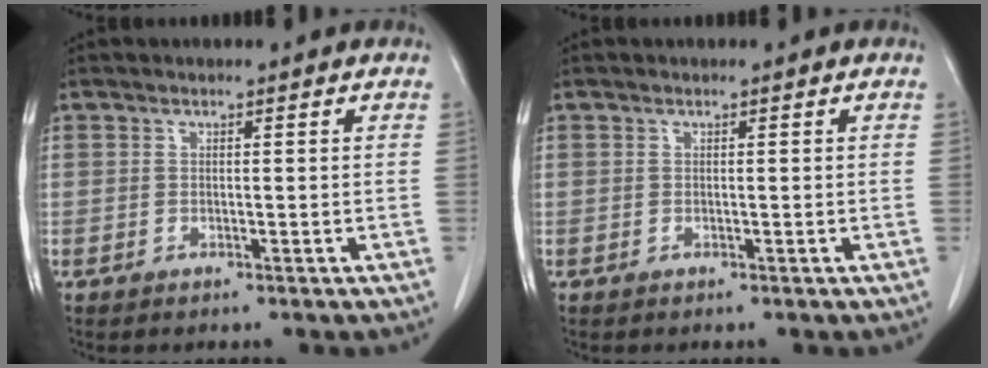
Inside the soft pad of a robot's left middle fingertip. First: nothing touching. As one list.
[{"total": 0.0}]